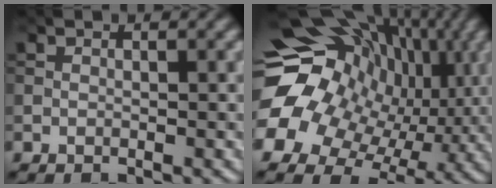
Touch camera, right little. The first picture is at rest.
{"total": 17.1, "force": [1.9, 13.8, 9.9], "torque": [-0.201, 0.002, 0.044]}